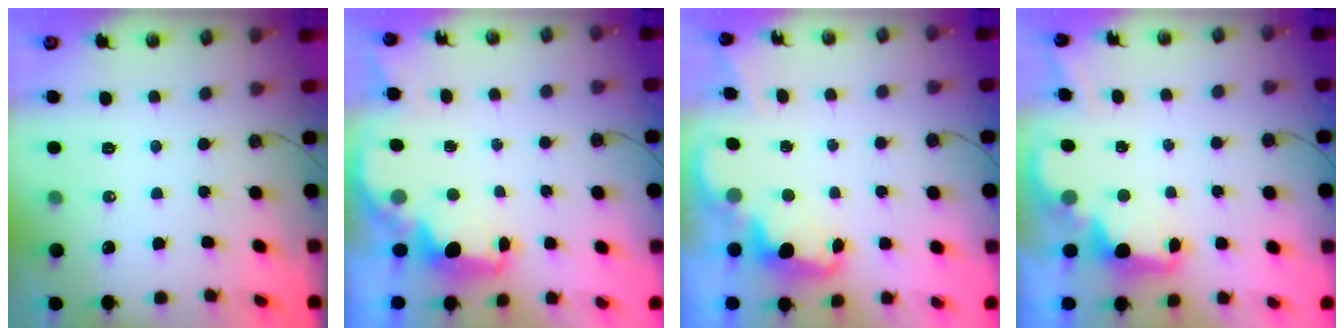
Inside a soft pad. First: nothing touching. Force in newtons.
{"total": 2.2, "press": 2.1, "slide": 0.7}
{"total": 2.3, "press": 2.2, "slide": 0.7}
{"total": 2.6, "press": 2.5, "slide": 0.8}